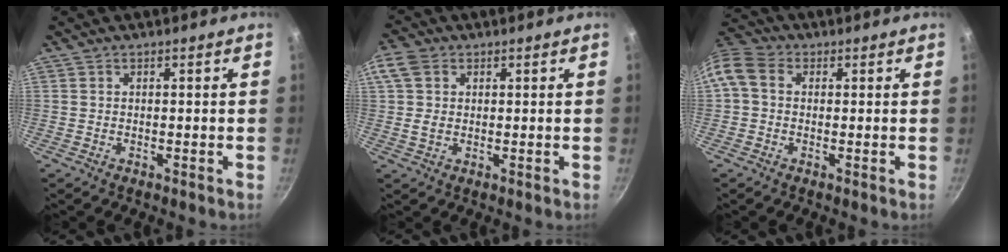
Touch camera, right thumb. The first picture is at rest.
{"total": 5.6, "force": [1.5, 4.2, 3.4], "torque": [-0.061, 0.002, 0.021]}
{"total": 8.1, "force": [0.8, 6.4, 4.9], "torque": [-0.105, 0.024, -0.001]}